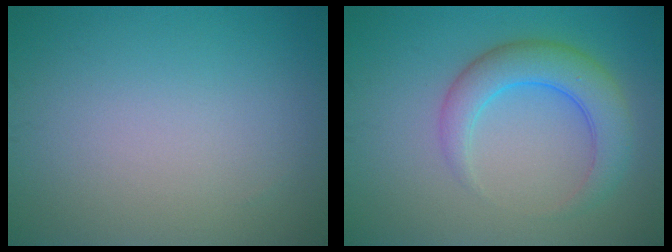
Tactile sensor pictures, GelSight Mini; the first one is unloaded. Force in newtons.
{"total": 4.7, "press": 4.7, "slide": 0.1}